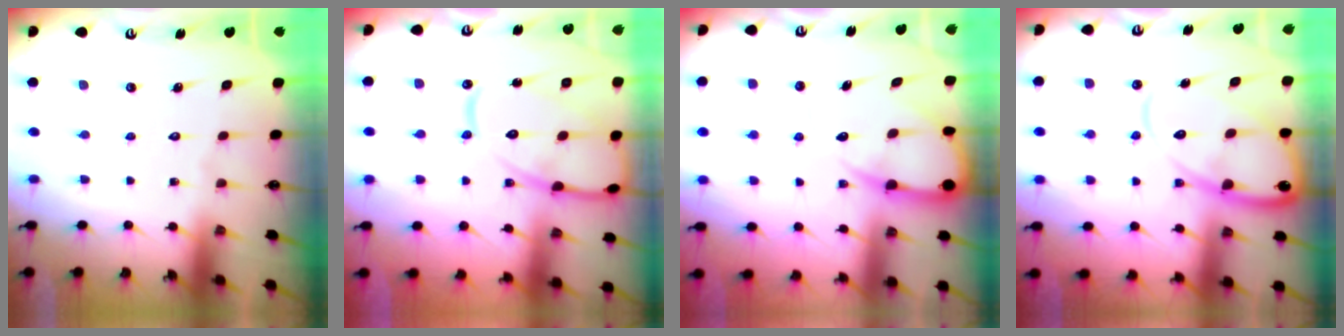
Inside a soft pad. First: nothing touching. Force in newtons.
{"total": 15.1, "press": 15.1, "slide": 1.1}
{"total": 8.4, "press": 8.4, "slide": 0.9}
{"total": 12.7, "press": 12.6, "slide": 1.4}